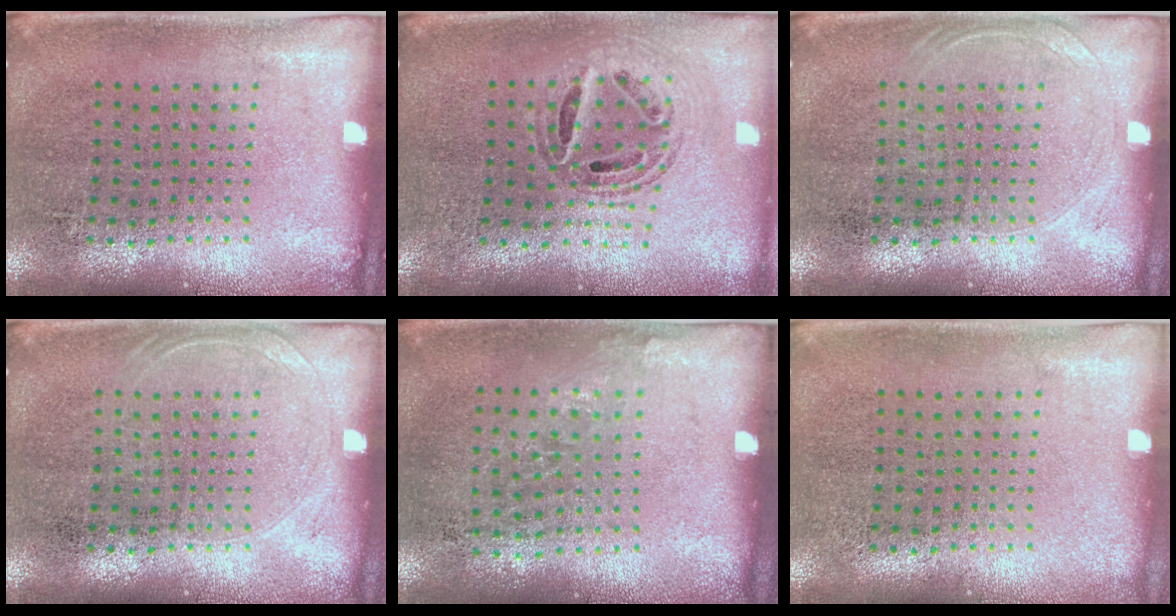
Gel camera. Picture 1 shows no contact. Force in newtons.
{"total": 0.8, "press": 0.8, "slide": 0.1}
{"total": 0.9, "press": 0.8, "slide": 0.3}
{"total": 0.9, "press": 0.8, "slide": 0.3}
{"total": 0.8, "press": 0.6, "slide": 0.5}
{"total": 0.0}